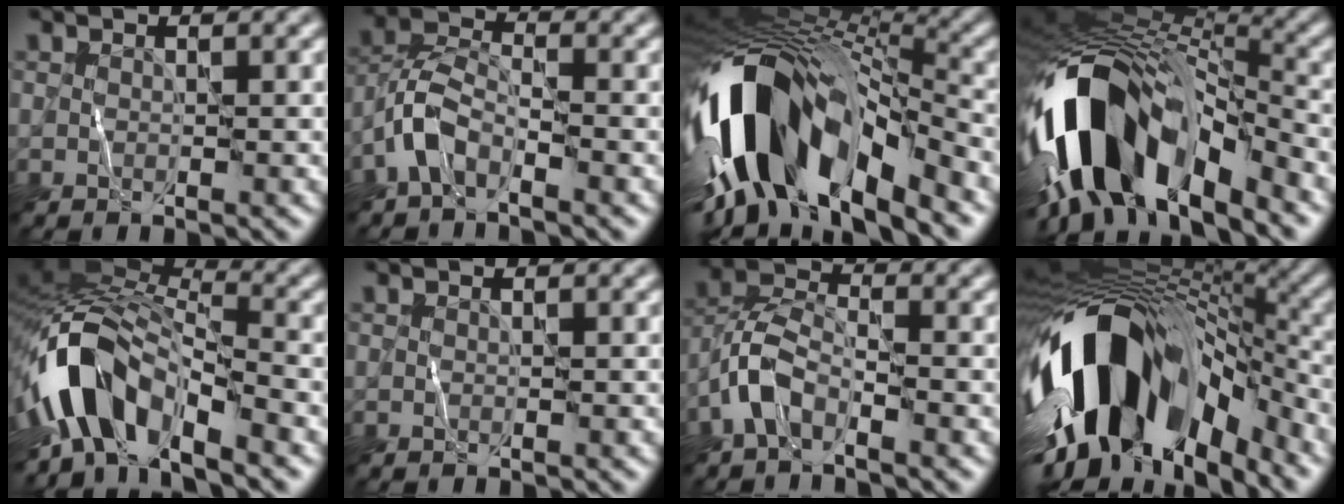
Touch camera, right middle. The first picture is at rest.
{"total": 3.3, "force": [-2.3, 1.3, 2.0], "torque": [-0.038, 0.011, -0.058]}
{"total": 15.5, "force": [-4.9, 7.2, 12.9], "torque": [-0.230, 0.004, -0.087]}
{"total": 14.6, "force": [-6.5, 7.3, 10.8], "torque": [-0.201, 0.012, -0.118]}
{"total": 9.7, "force": [-4.8, 4.5, 7.1], "torque": [-0.125, 0.012, -0.099]}
{"total": 0.0}
{"total": 3.6, "force": [-2.3, 1.6, 2.2], "torque": [-0.041, 0.012, -0.060]}
{"total": 15.7, "force": [-6.3, 8.1, 11.9], "torque": [-0.203, -0.005, -0.102]}